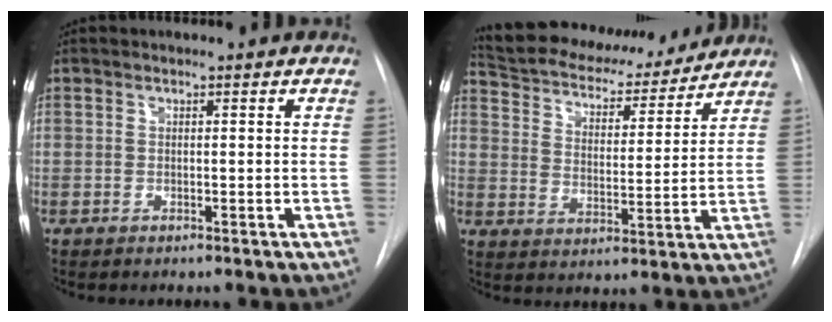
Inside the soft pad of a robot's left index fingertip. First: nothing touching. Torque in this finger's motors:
{"motor_torque": [0.95, -1.19, -0.02, 0.02]}